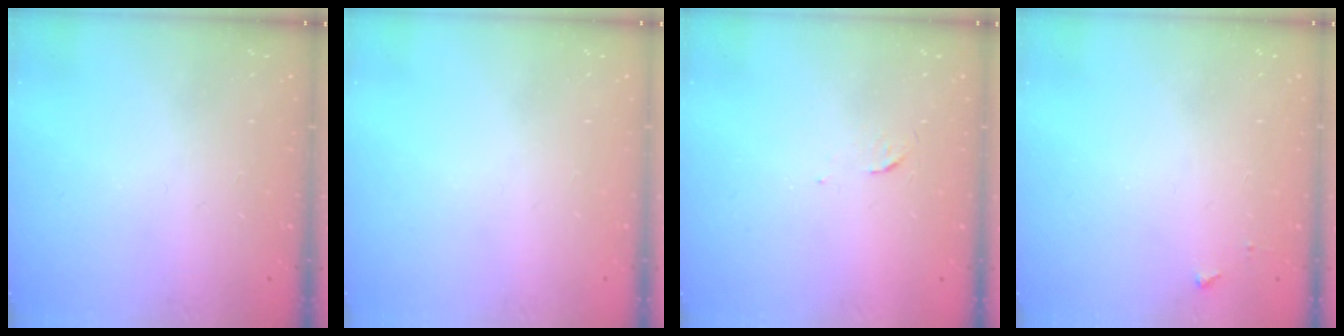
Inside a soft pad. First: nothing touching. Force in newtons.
{"total": 0.0}
{"total": 3.3, "press": 3.3, "slide": 0.5}
{"total": 3.5, "press": 3.5, "slide": 0.4}